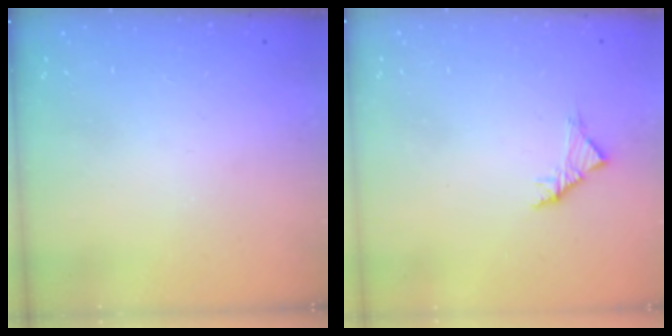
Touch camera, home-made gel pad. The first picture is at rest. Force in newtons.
{"total": 2.8, "press": 2.6, "slide": 0.8}